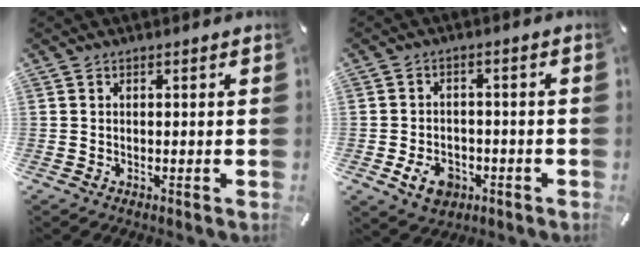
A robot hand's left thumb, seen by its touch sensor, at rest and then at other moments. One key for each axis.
{"total": 6.7, "fx": -2.6, "fy": 5.0, "fz": 3.6, "tx": -0.075, "ty": 0.006, "tz": -0.049}